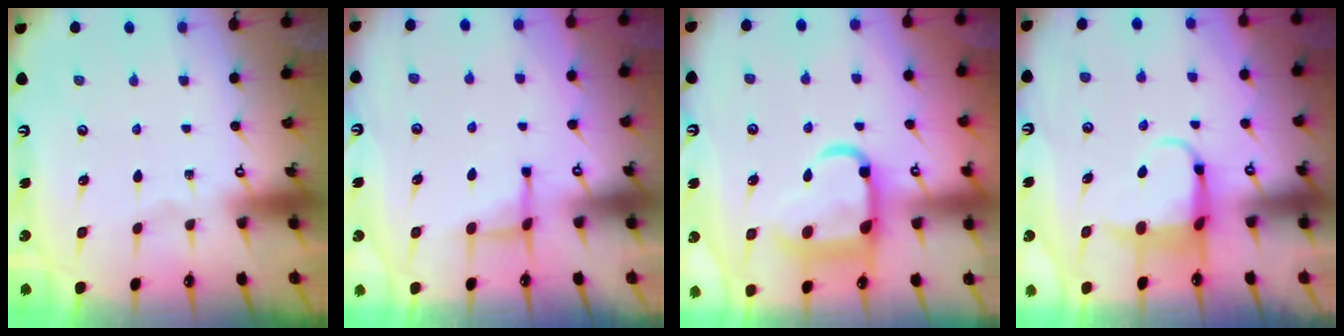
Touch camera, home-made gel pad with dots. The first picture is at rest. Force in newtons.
{"total": 3.8, "press": 3.7, "slide": 0.9}
{"total": 13.4, "press": 13.3, "slide": 1.7}
{"total": 5.5, "press": 5.5, "slide": 0.9}